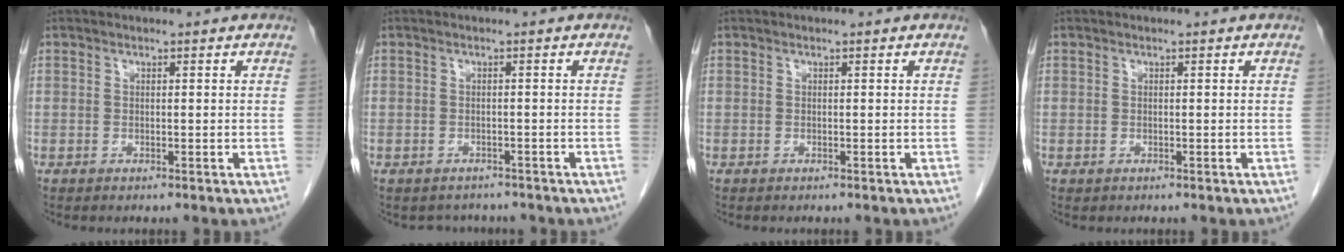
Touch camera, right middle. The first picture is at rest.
{"total": 2.9, "force": [-2.6, 1.3, -0.2], "torque": [0.001, 0.004, -0.037]}
{"total": 0.0}
{"total": 0.0}